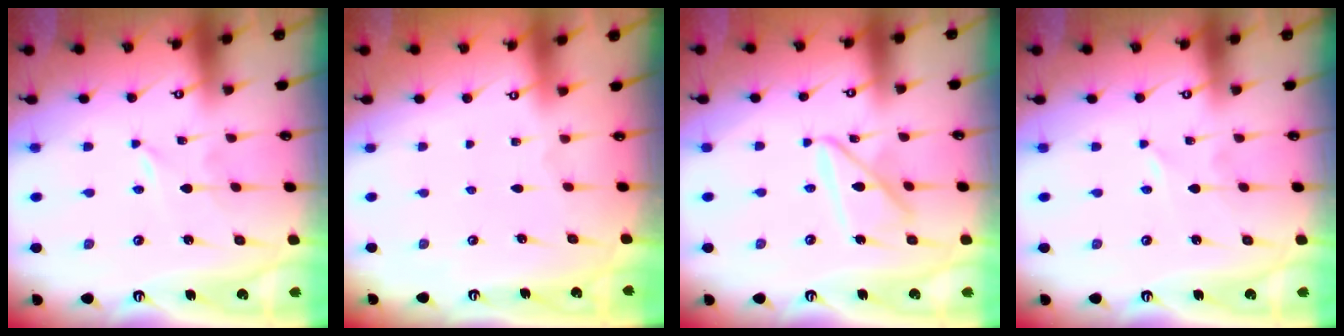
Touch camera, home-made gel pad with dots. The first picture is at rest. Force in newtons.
{"total": 0.0}
{"total": 11.2, "press": 11.1, "slide": 1.0}
{"total": 0.0}